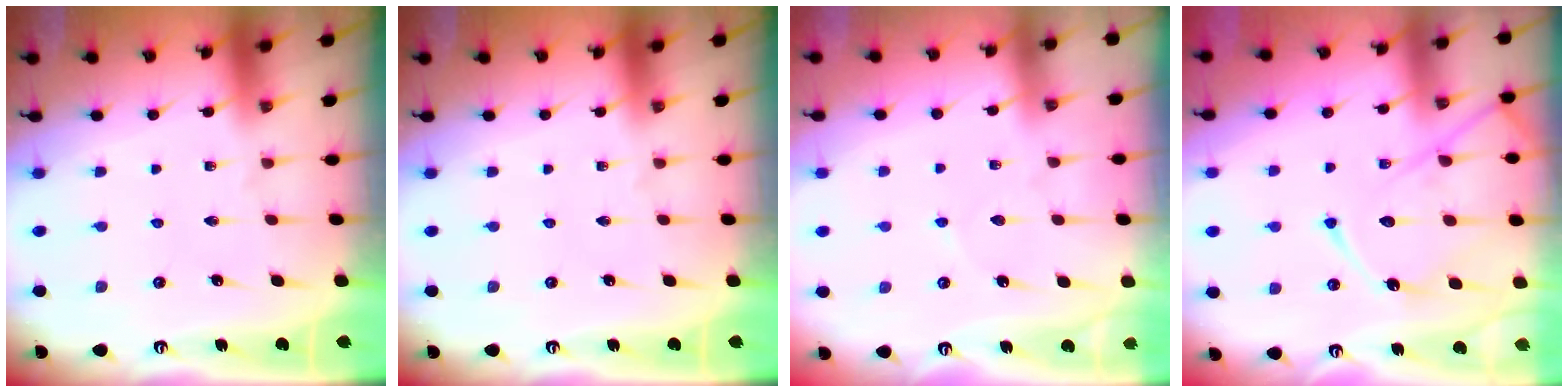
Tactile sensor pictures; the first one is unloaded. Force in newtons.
{"total": 0.0}
{"total": 3.0, "press": 3.0, "slide": 0.5}
{"total": 15.4, "press": 15.3, "slide": 1.3}